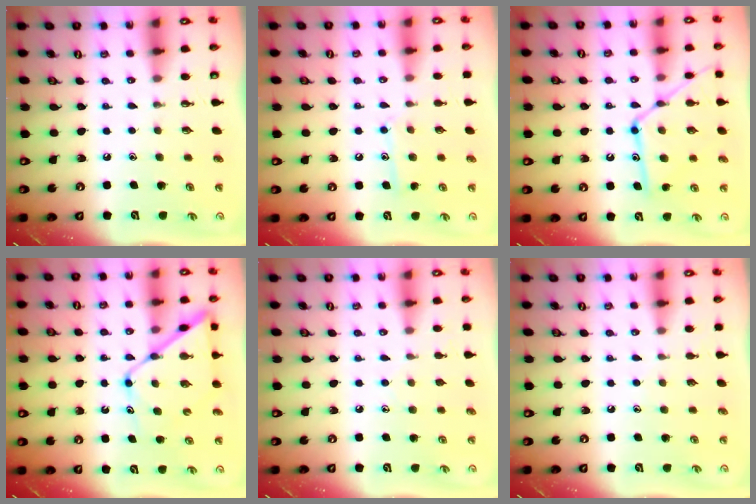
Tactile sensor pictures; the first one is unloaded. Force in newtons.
{"total": 9.0, "press": 9.0, "slide": 0.7}
{"total": 15.6, "press": 15.5, "slide": 1.2}
{"total": 11.4, "press": 11.4, "slide": 0.8}
{"total": 5.0, "press": 4.9, "slide": 0.5}
{"total": 3.9, "press": 3.9, "slide": 0.3}